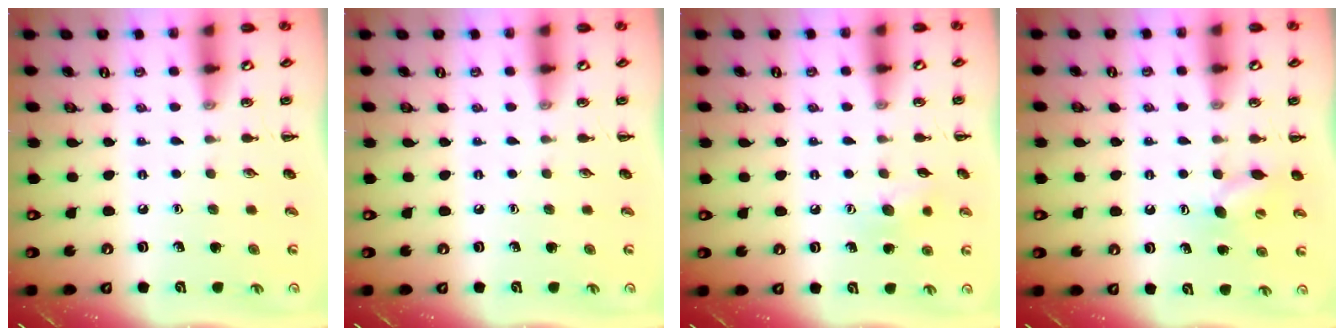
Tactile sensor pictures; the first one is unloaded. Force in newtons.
{"total": 0.0}
{"total": 8.8, "press": 8.6, "slide": 1.7}
{"total": 6.4, "press": 6.2, "slide": 1.3}